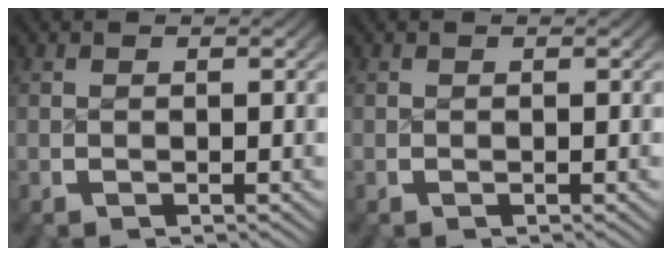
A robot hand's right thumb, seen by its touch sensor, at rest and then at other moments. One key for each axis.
{"total": 0.0}